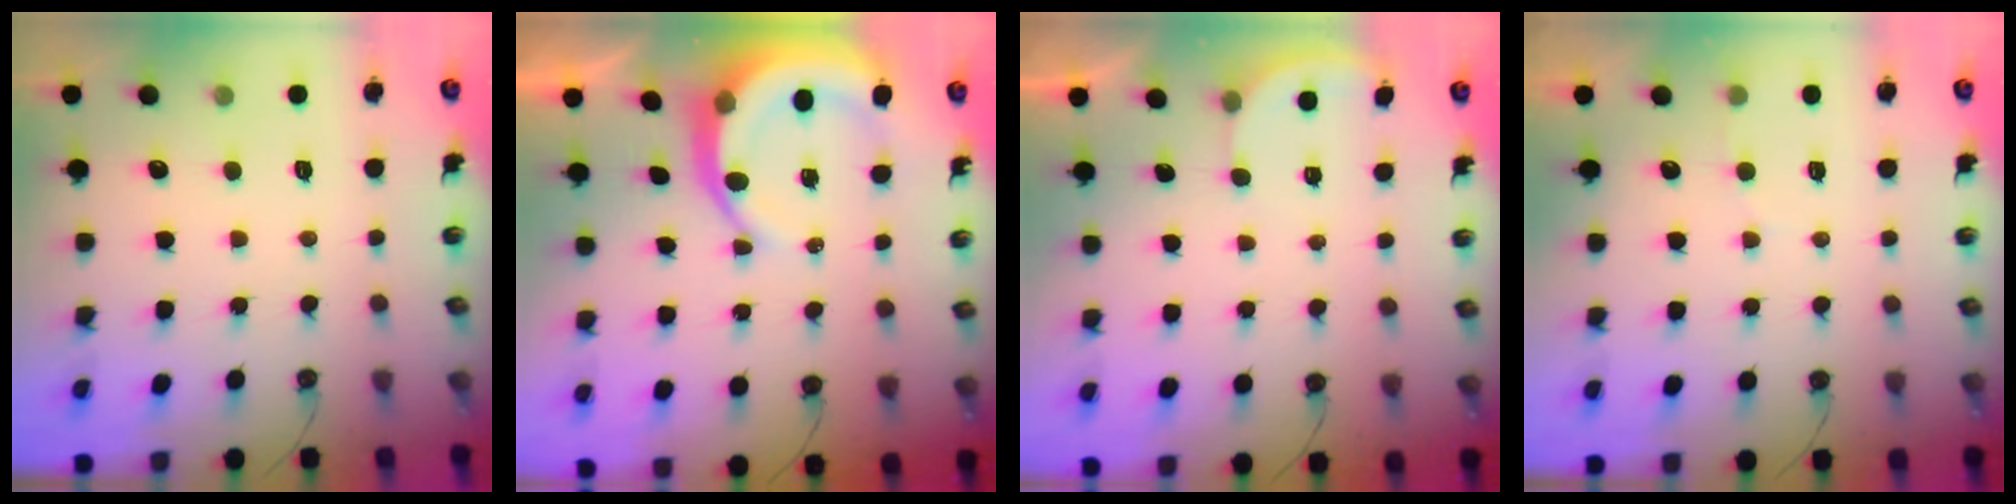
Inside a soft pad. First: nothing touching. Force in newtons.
{"total": 7.7, "press": 7.6, "slide": 1.0}
{"total": 1.4, "press": 1.3, "slide": 0.5}
{"total": 2.8, "press": 2.8, "slide": 0.2}